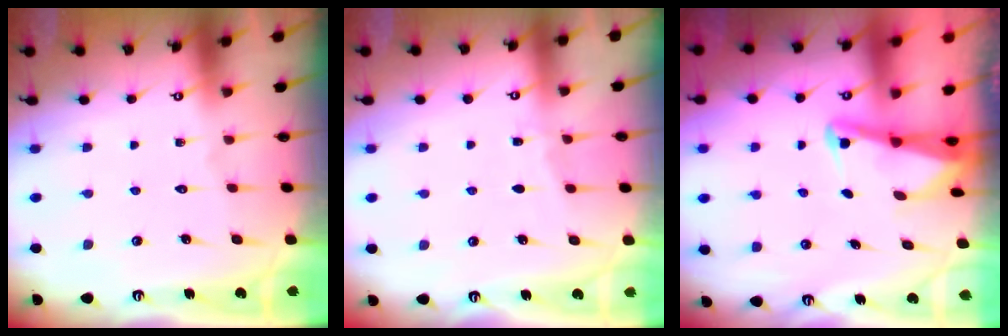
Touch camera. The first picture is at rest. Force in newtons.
{"total": 2.9, "press": 2.9, "slide": 0.4}
{"total": 2.3, "press": 2.3, "slide": 0.3}